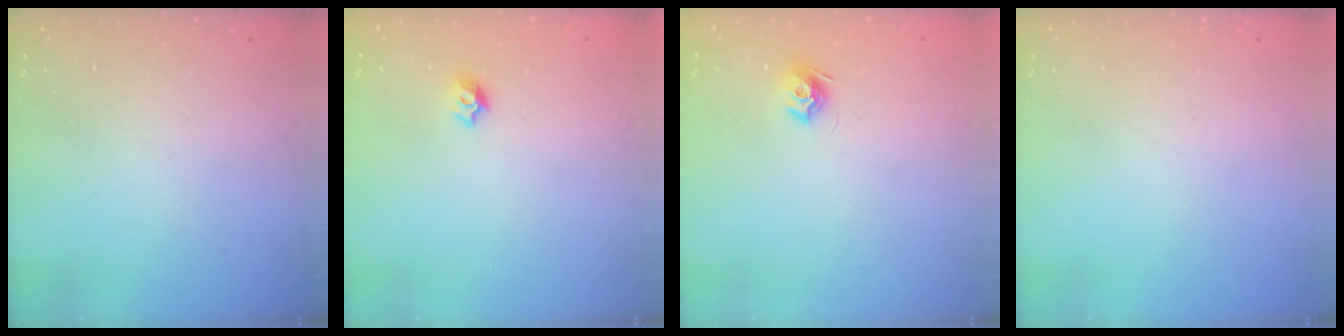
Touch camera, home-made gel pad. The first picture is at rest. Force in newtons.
{"total": 5.7, "press": 5.6, "slide": 0.7}
{"total": 7.8, "press": 7.8, "slide": 0.2}
{"total": 0.0}